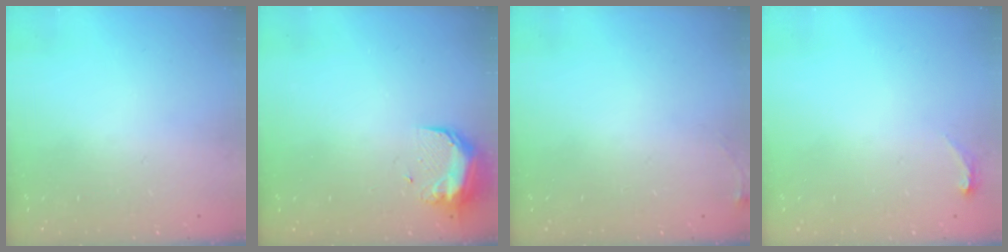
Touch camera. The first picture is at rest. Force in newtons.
{"total": 9.2, "press": 9.2, "slide": 0.6}
{"total": 3.7, "press": 3.7, "slide": 0.5}
{"total": 3.7, "press": 3.4, "slide": 1.5}